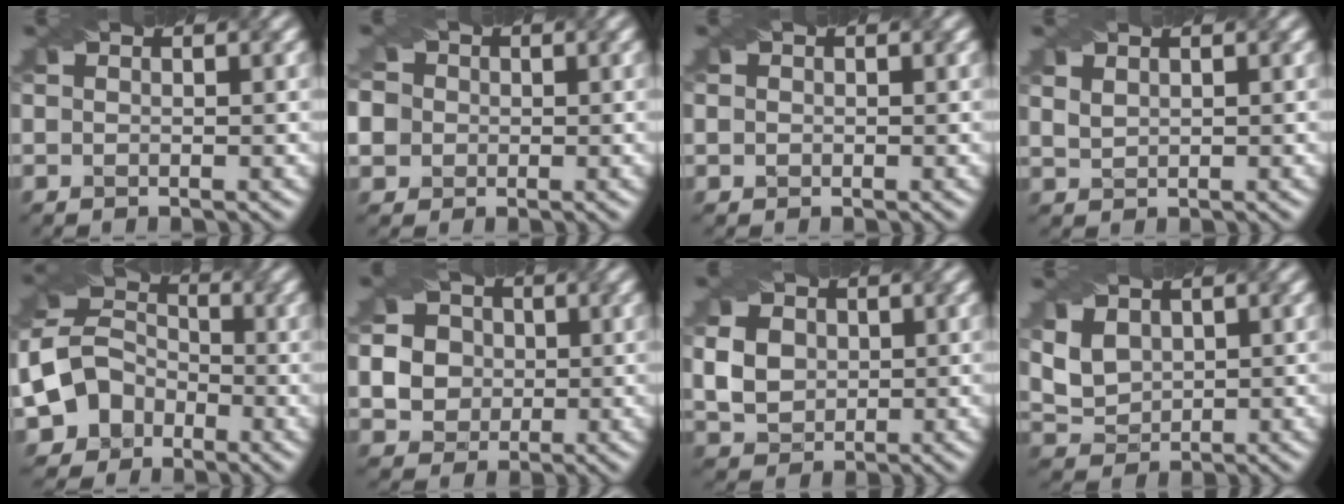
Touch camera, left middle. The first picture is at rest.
{"total": 6.5, "force": [0.4, 6.1, 2.4], "torque": [-0.053, 0.039, -0.012]}
{"total": 1.8, "force": [0.8, 1.4, 0.7], "torque": [-0.011, 0.016, 0.006]}
{"total": 1.4, "force": [1.1, 0.8, 0.5], "torque": [-0.016, 0.003, 0.028]}
{"total": 5.7, "force": [-2.8, 4.6, 2.0], "torque": [-0.031, 0.015, -0.061]}
{"total": 7.9, "force": [0.7, 7.4, 2.8], "torque": [-0.077, 0.033, 0.012]}
{"total": 4.5, "force": [0.5, 3.7, 2.5], "torque": [-0.069, 0.008, 0.011]}
{"total": 2.8, "force": [1.2, 2.1, 1.4], "torque": [-0.046, -0.006, 0.040]}